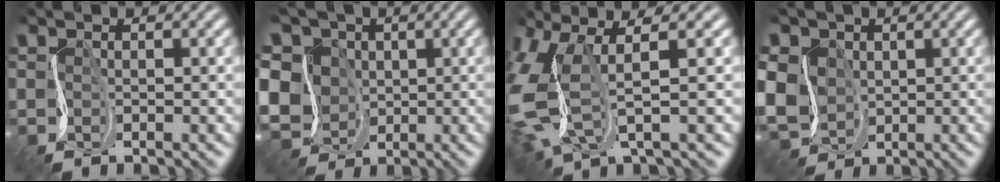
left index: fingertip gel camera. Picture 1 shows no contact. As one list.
[{"total": 12.5, "force": [0.3, 10.6, 6.7], "torque": [-0.123, 0.021, -0.041]}, {"total": 7.5, "force": [0.1, 3.1, 6.8], "torque": [-0.175, -0.014, -0.003]}, {"total": 7.4, "force": [0.3, 6.2, 4.1], "torque": [-0.089, 0.011, -0.021]}]